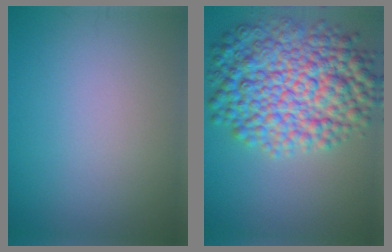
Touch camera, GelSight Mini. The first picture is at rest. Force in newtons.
{"total": 11.2, "press": 11.2, "slide": 0.1}